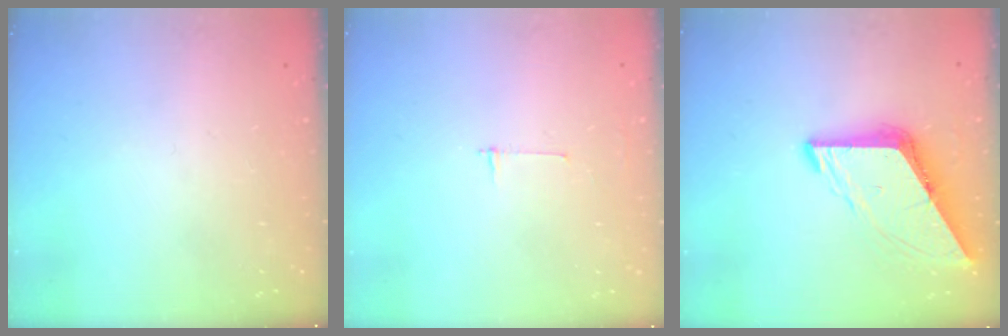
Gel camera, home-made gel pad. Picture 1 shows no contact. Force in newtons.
{"total": 2.7, "press": 2.7, "slide": 0.3}
{"total": 9.1, "press": 9.0, "slide": 1.1}